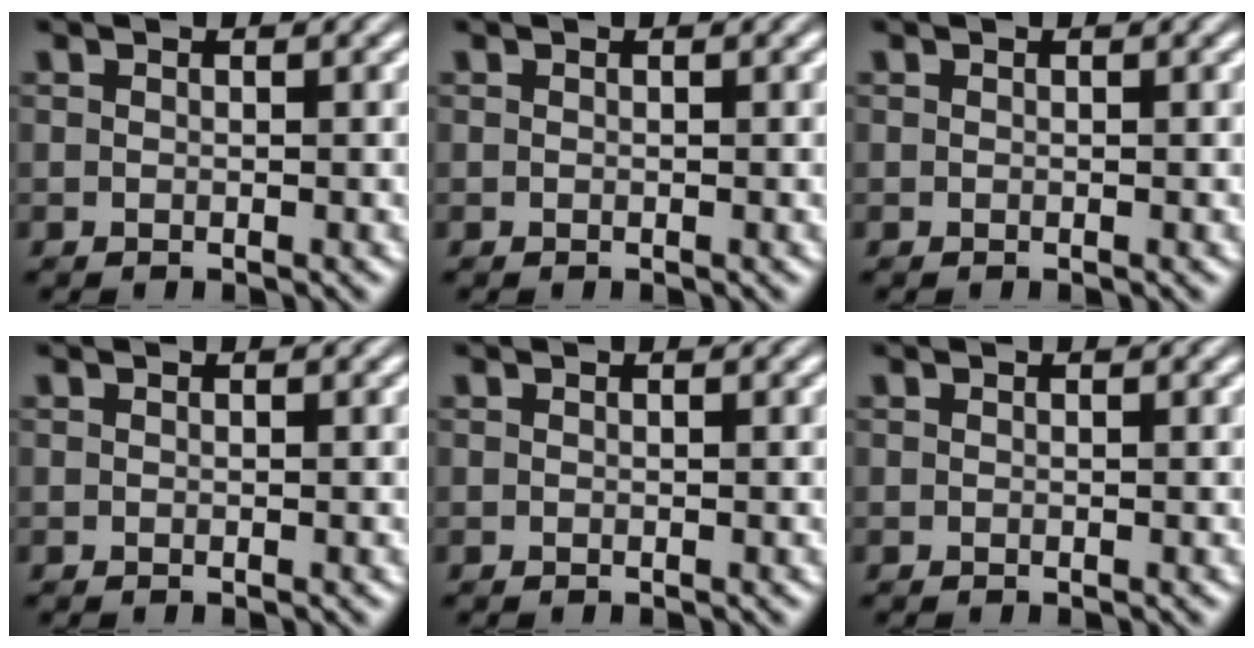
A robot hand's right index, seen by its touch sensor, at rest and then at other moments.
{"total": 0.0}
{"total": 0.0}
{"total": 0.0}
{"total": 0.0}
{"total": 0.0}